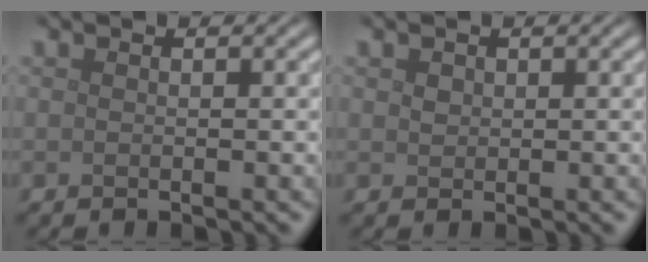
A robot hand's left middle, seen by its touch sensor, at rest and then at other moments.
{"total": 0.7, "force": [0.4, 0.6, 0.2], "torque": [-0.005, -0.001, 0.008]}